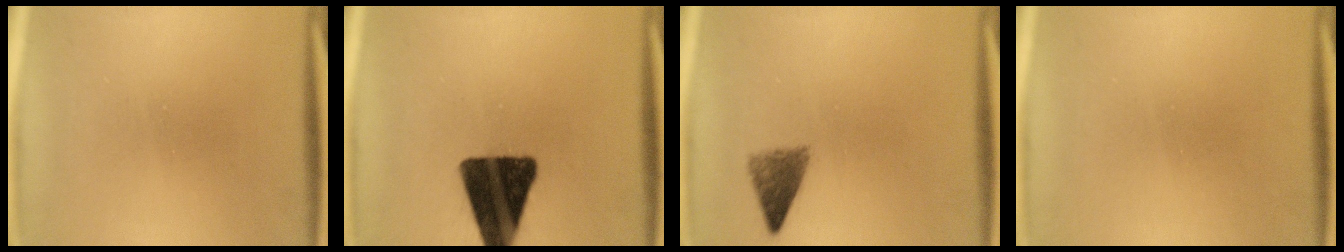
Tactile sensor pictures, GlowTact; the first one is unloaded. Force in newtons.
{"total": 16.6}
{"total": 3.3}
{"total": 0.5}